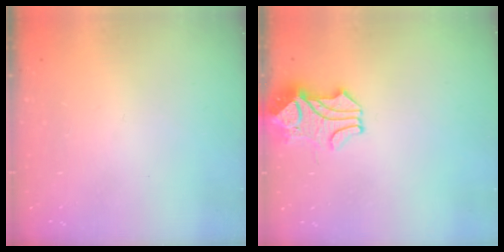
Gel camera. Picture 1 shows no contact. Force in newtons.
{"total": 2.3, "press": 2.0, "slide": 1.2}